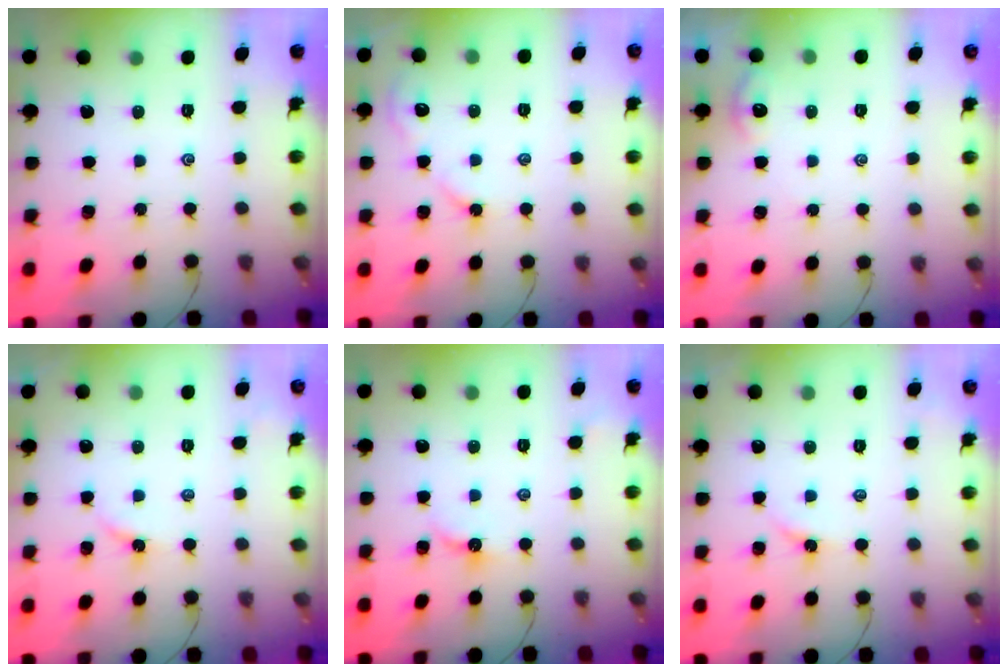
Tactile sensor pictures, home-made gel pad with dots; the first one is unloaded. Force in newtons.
{"total": 4.5, "press": 4.5, "slide": 0.7}
{"total": 2.0, "press": 2.0, "slide": 0.2}
{"total": 2.4, "press": 2.4, "slide": 0.3}
{"total": 4.0, "press": 4.0, "slide": 0.6}
{"total": 2.0, "press": 1.9, "slide": 0.3}